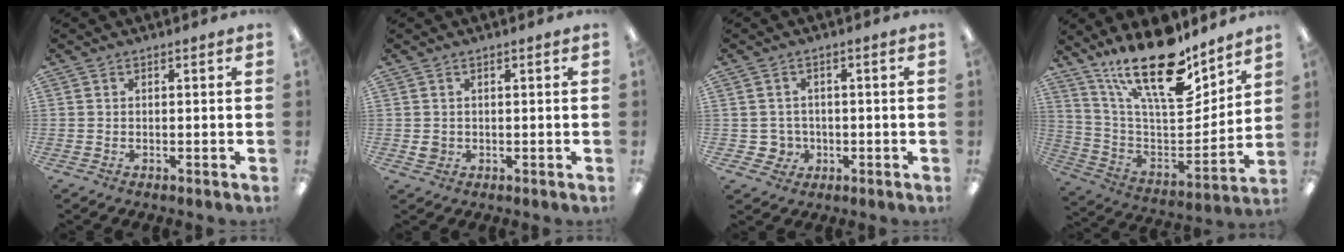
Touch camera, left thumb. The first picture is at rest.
{"total": 1.8, "force": [0.4, 1.7, 0.7], "torque": [-0.007, 0.000, 0.004]}
{"total": 3.6, "force": [-0.5, 3.5, 0.6], "torque": [-0.008, 0.004, -0.008]}
{"total": 23.5, "force": [16.8, 8.3, 14.2], "torque": [-0.247, -0.112, 0.287]}